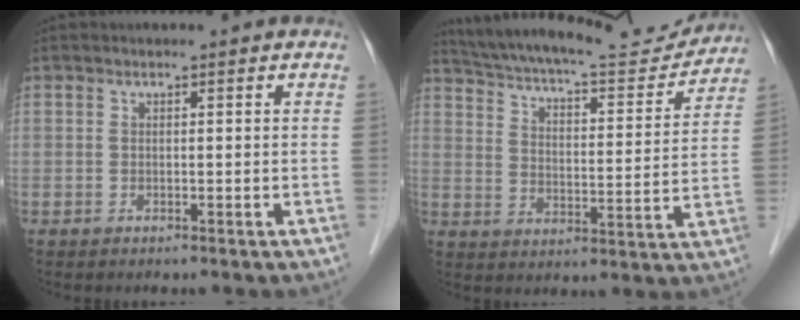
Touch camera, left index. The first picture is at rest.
{"total": 19.6, "force": [18.4, 2.8, 6.3], "torque": [-0.108, -0.010, 0.259]}